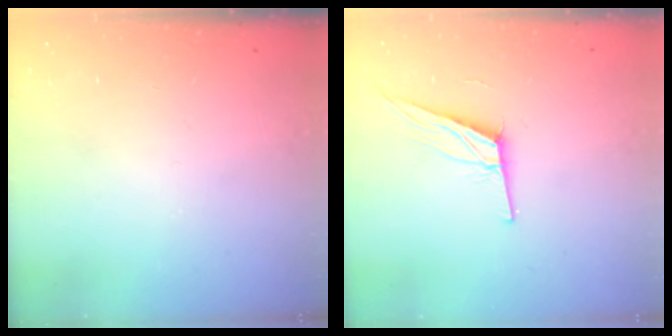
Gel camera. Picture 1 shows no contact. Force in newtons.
{"total": 10.8, "press": 10.4, "slide": 2.7}